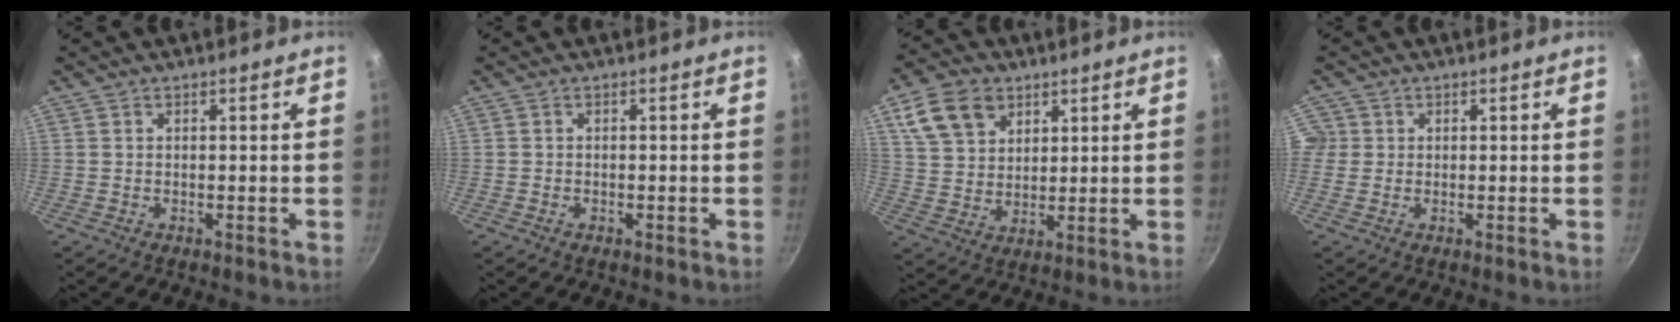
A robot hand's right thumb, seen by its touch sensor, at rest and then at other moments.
{"total": 0.6, "force": [-0.3, 0.4, 0.3], "torque": [-0.005, 0.001, -0.008]}
{"total": 11.4, "force": [5.5, 8.1, 5.8], "torque": [-0.088, -0.006, 0.105]}
{"total": 2.9, "force": [0.2, 2.8, 0.5], "torque": [0.010, 0.003, -0.003]}